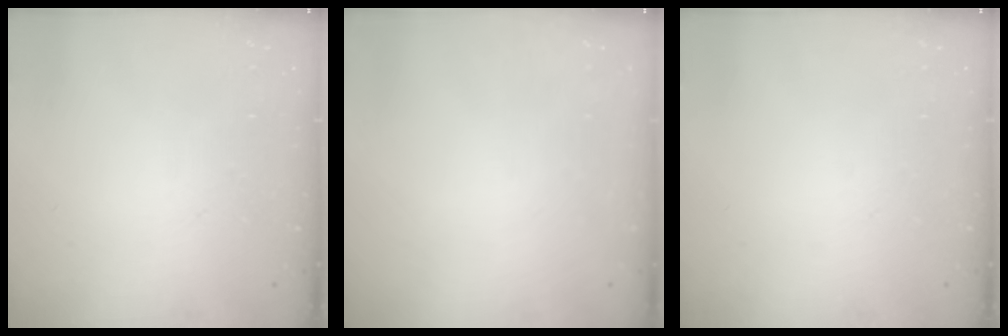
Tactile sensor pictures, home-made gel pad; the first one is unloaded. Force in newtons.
{"total": 0.0}
{"total": 0.0}